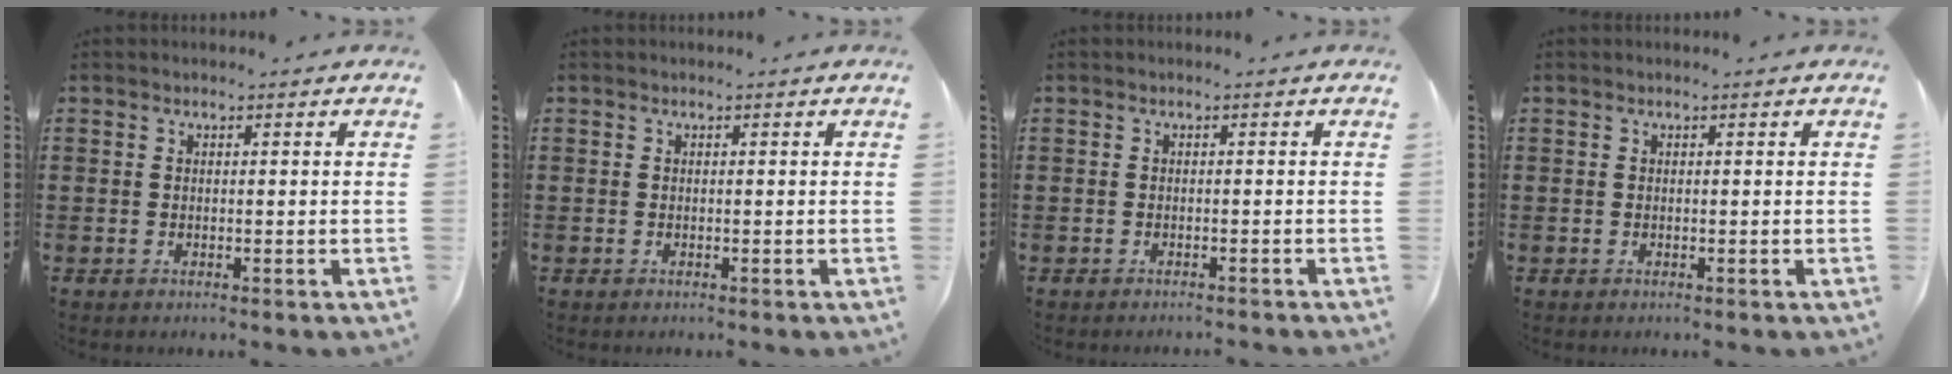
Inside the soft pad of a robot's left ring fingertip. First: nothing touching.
{"total": 0.0}
{"total": 0.7, "force": [-0.6, -0.1, 0.1], "torque": [-0.005, 0.000, -0.013]}
{"total": 0.0}